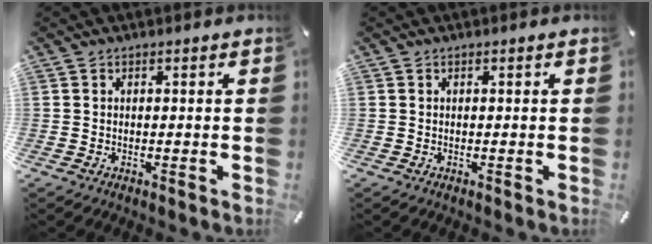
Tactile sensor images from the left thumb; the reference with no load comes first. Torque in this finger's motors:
{"motor_torque": [-0.04, 0.04, -0.01, 0.00, 0.00]}